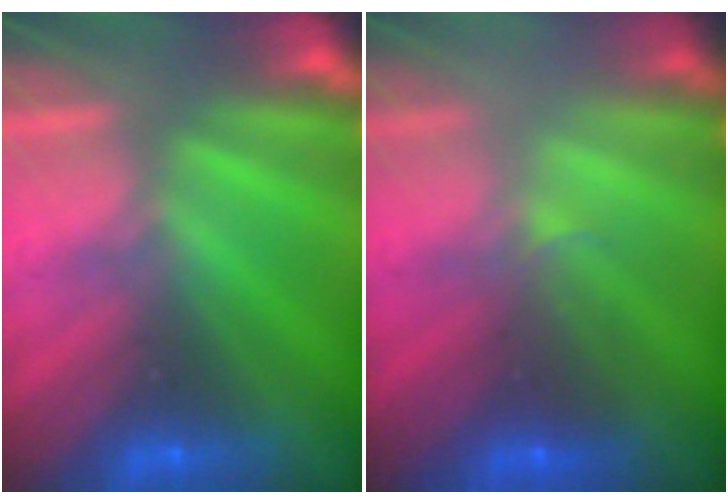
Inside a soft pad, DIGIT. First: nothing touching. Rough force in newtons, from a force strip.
{"total": 2.1}